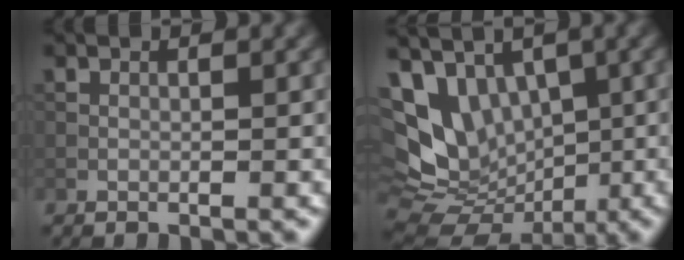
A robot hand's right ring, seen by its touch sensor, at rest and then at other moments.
{"total": 8.6, "force": [1.2, 6.4, 5.7], "torque": [-0.096, -0.008, 0.027]}